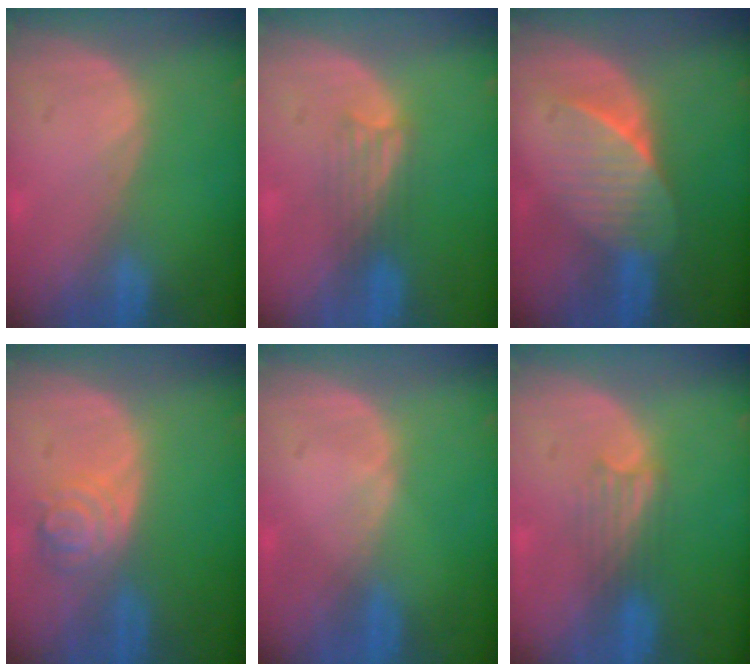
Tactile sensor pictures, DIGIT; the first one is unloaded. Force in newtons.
{"total": 3.2, "press": 2.9, "slide": 1.5}
{"total": 7.2, "press": 6.4, "slide": 3.3}
{"total": 4.1, "press": 4.1, "slide": 0.1}
{"total": 0.6, "press": 0.5, "slide": 0.2}
{"total": 3.2, "press": 2.9, "slide": 1.4}